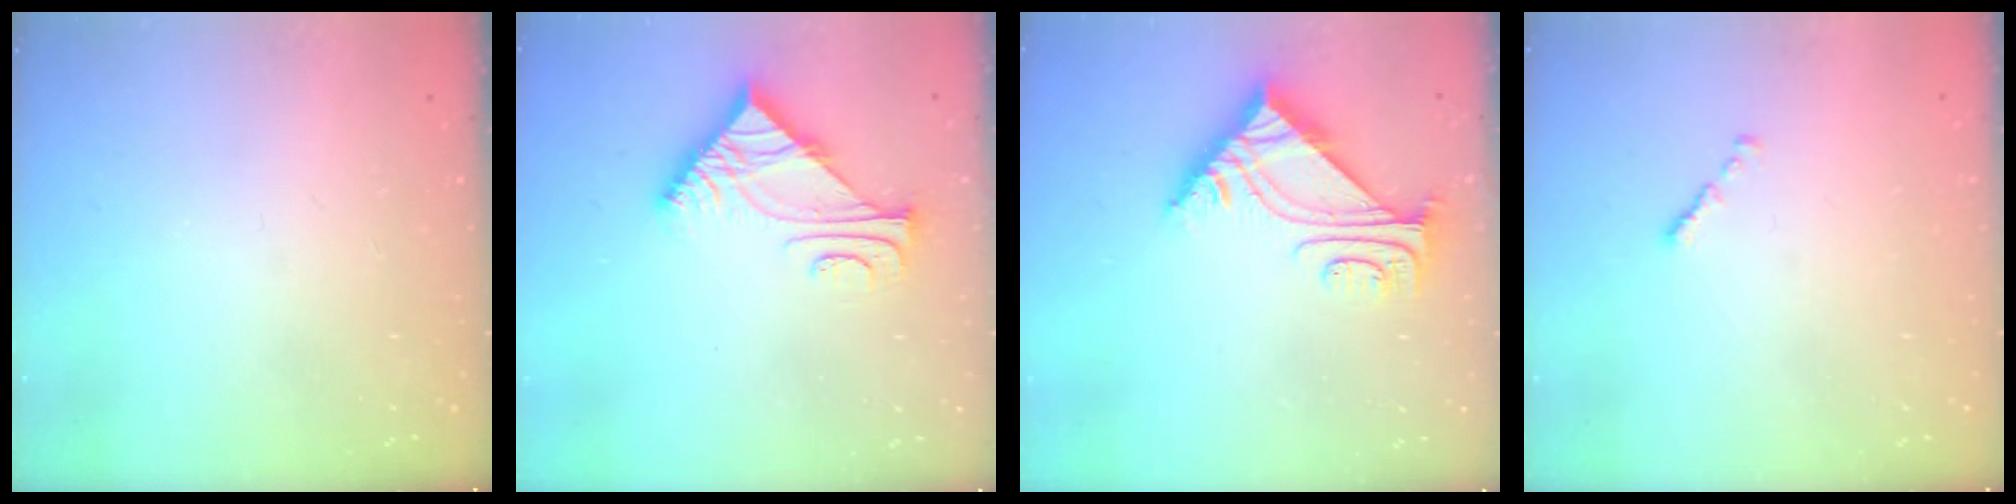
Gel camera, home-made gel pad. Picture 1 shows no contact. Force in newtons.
{"total": 6.2, "press": 6.2, "slide": 0.4}
{"total": 7.0, "press": 6.9, "slide": 0.9}
{"total": 0.7, "press": 0.6, "slide": 0.4}